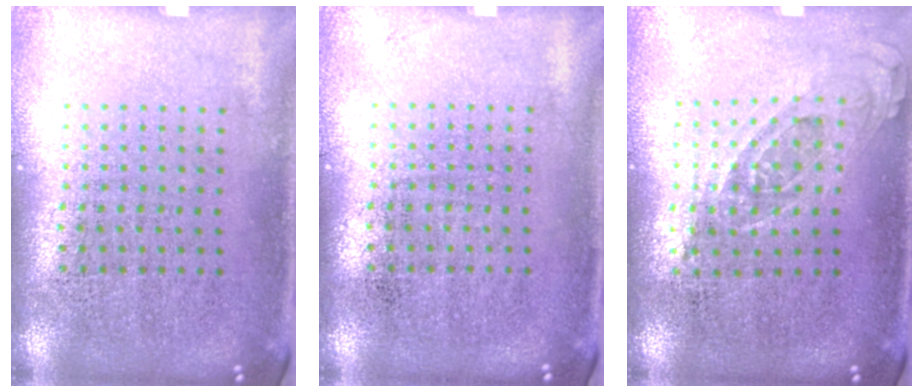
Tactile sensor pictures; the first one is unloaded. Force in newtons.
{"total": 0.0}
{"total": 0.8, "press": 0.7, "slide": 0.3}